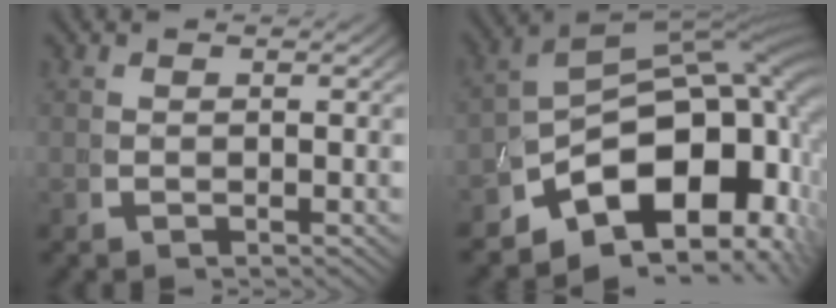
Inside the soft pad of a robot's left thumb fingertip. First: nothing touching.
{"total": 19.9, "force": [-1.4, 12.9, 15.1], "torque": [-0.232, -0.031, -0.020]}